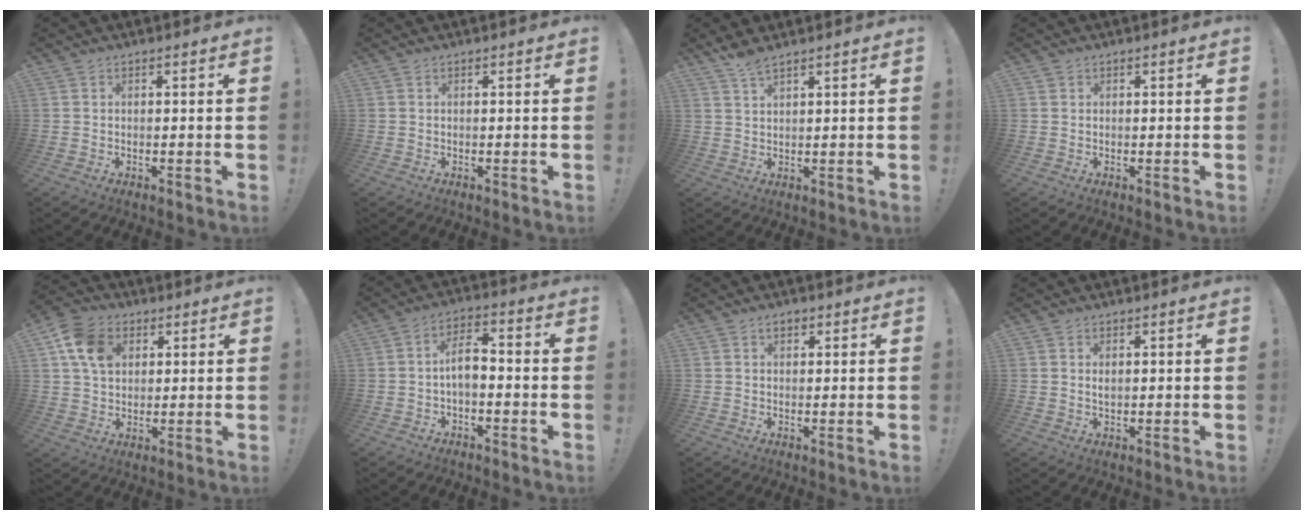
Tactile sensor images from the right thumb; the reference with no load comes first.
{"total": 0.0}
{"total": 3.9, "force": [3.2, 0.6, 2.0], "torque": [-0.029, -0.021, 0.054]}
{"total": 0.5, "force": [0.3, 0.4, 0.0], "torque": [0.007, -0.002, 0.005]}
{"total": 11.3, "force": [4.4, 8.6, 5.9], "torque": [-0.104, -0.004, 0.088]}
{"total": 7.3, "force": [-1.1, 3.6, 6.3], "torque": [-0.107, 0.008, -0.019]}
{"total": 2.3, "force": [1.2, 1.4, 1.4], "torque": [-0.026, 0.003, 0.022]}
{"total": 1.1, "force": [0.5, 0.7, 0.8], "torque": [-0.008, -0.001, 0.007]}